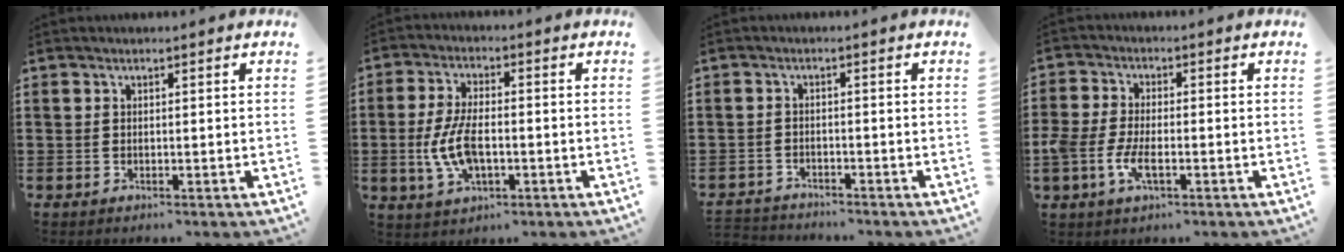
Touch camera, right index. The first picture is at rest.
{"total": 7.8, "force": [-1.4, 3.7, 6.7], "torque": [-0.158, -0.003, -0.032]}
{"total": 2.1, "force": [-2.1, 0.1, -0.2], "torque": [-0.005, -0.002, -0.046]}
{"total": 5.3, "force": [-1.7, 2.5, 4.3], "torque": [-0.110, -0.005, -0.039]}